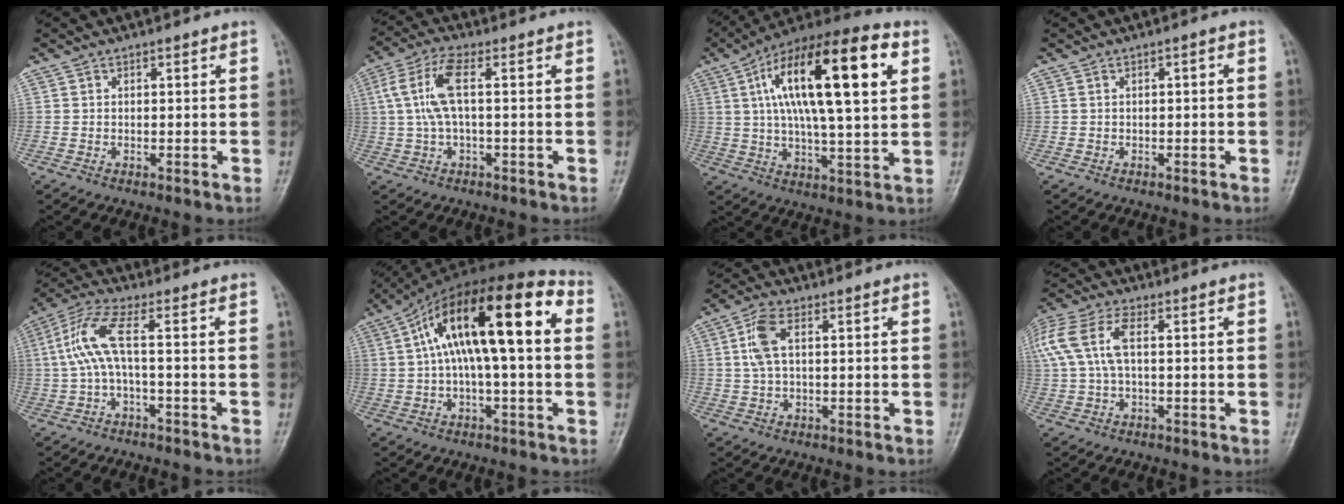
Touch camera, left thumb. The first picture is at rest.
{"total": 7.8, "force": [1.0, 2.5, 7.4], "torque": [-0.180, 0.026, 0.017]}
{"total": 23.7, "force": [6.8, 7.5, 21.5], "torque": [-0.356, 0.014, 0.101]}
{"total": 0.8, "force": [-0.2, 0.3, 0.7], "torque": [-0.008, 0.011, -0.003]}
{"total": 7.0, "force": [-0.5, 1.0, 7.0], "torque": [-0.181, 0.036, -0.013]}
{"total": 19.3, "force": [2.7, 6.4, 18.0], "torque": [-0.291, 0.051, 0.033]}
{"total": 5.2, "force": [1.1, 2.2, 4.6], "torque": [-0.115, 0.015, 0.022]}
{"total": 12.8, "force": [2.3, 6.4, 10.8], "torque": [-0.274, 0.030, 0.041]}